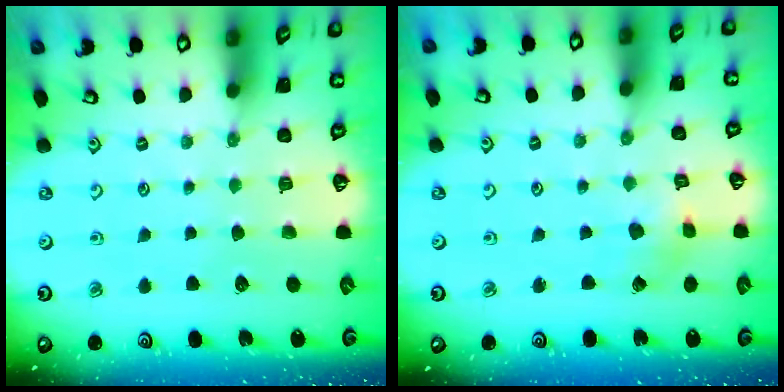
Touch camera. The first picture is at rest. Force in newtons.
{"total": 2.0, "press": 2.0, "slide": 0.3}